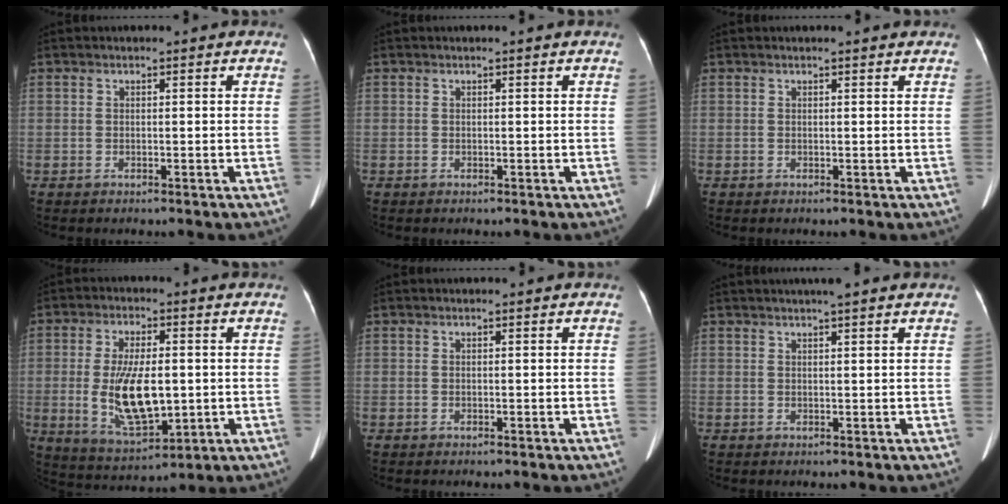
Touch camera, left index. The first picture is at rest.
{"total": 0.0}
{"total": 1.7, "force": [1.6, 0.2, 0.6], "torque": [-0.014, 0.007, 0.014]}
{"total": 11.3, "force": [-0.9, 4.3, 10.4], "torque": [-0.208, -0.013, -0.005]}
{"total": 0.0}
{"total": 3.8, "force": [3.1, 0.1, 2.3], "torque": [-0.032, 0.021, 0.043]}